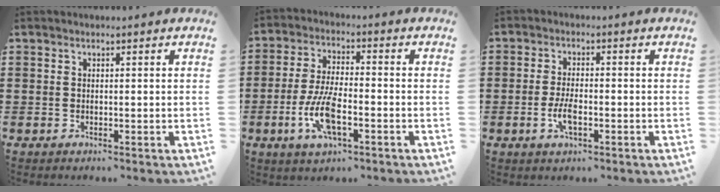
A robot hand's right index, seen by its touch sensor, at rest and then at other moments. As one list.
[{"total": 8.8, "force": [-3.0, 3.1, 7.7], "torque": [-0.170, -0.013, -0.056]}, {"total": 3.9, "force": [-1.3, 1.7, 3.3], "torque": [-0.070, 0.000, -0.025]}]